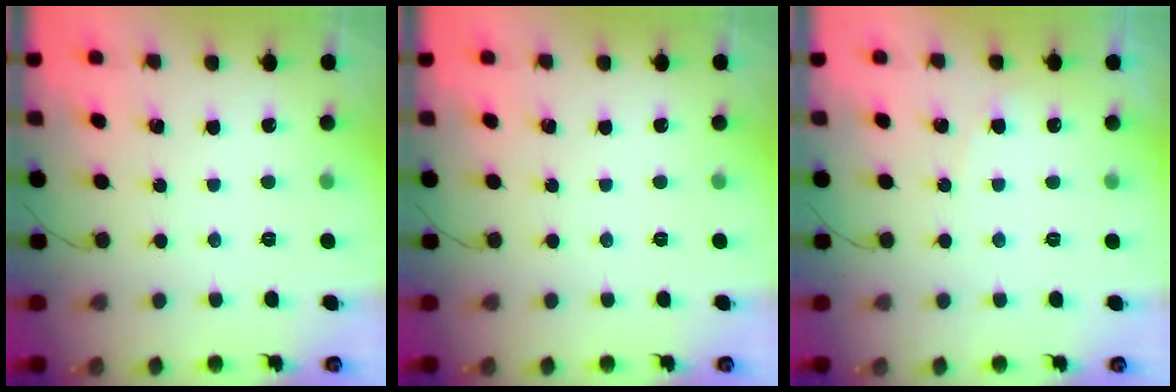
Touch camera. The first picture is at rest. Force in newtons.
{"total": 0.0}
{"total": 2.7, "press": 2.7, "slide": 0.2}